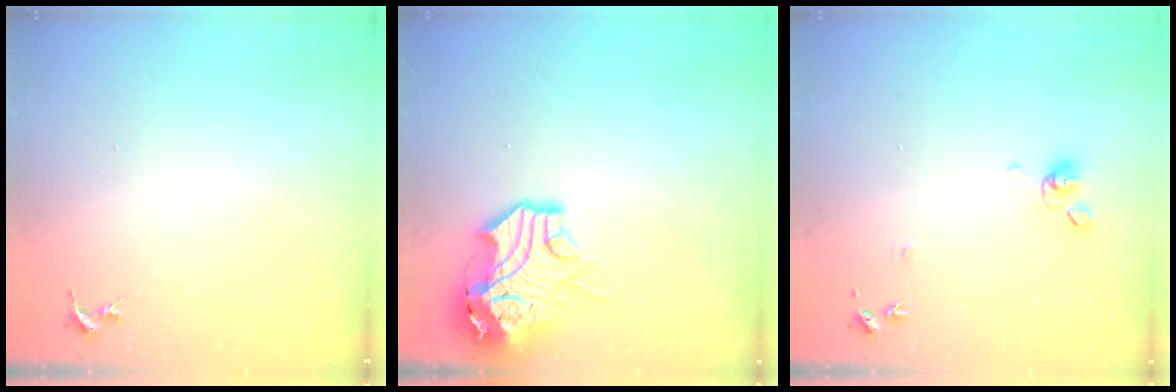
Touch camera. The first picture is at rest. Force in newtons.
{"total": 15.4, "press": 15.3, "slide": 2.0}
{"total": 7.9, "press": 7.9, "slide": 0.8}